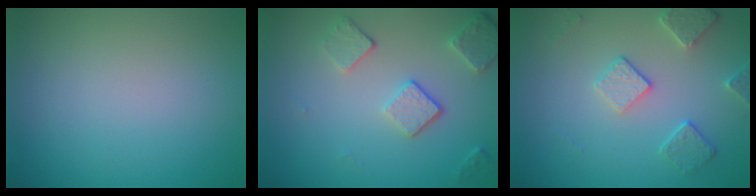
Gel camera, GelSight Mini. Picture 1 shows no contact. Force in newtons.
{"total": 3.6, "press": 2.9, "slide": 2.2}
{"total": 2.8, "press": 2.7, "slide": 0.6}